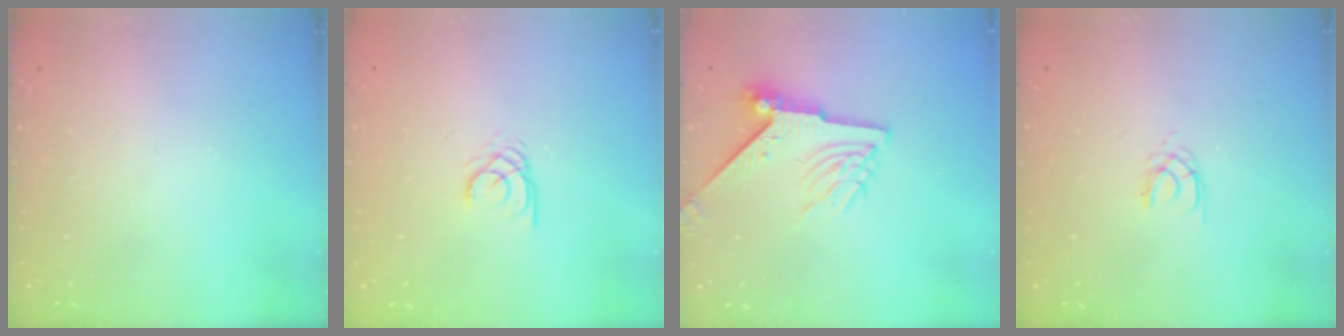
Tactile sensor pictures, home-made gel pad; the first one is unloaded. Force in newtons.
{"total": 2.0, "press": 2.0, "slide": 0.2}
{"total": 7.9, "press": 7.9, "slide": 0.8}
{"total": 1.3, "press": 1.2, "slide": 0.3}